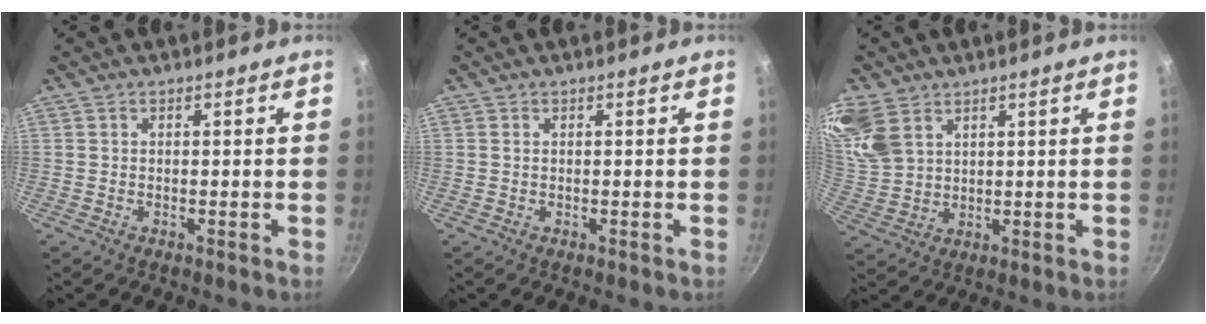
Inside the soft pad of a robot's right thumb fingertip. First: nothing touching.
{"total": 0.0}
{"total": 11.6, "force": [6.6, 7.7, 5.6], "torque": [-0.116, -0.006, 0.145]}